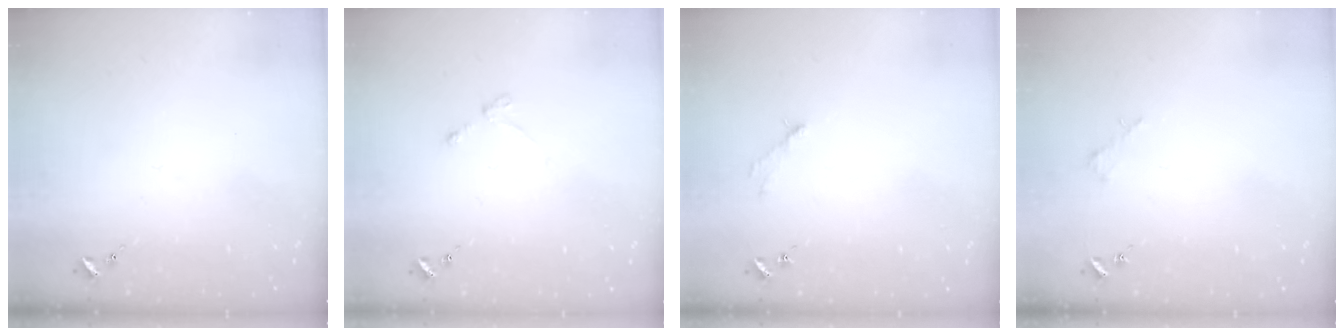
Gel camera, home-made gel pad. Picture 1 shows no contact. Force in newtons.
{"total": 3.1, "press": 3.0, "slide": 0.4}
{"total": 2.8, "press": 2.8, "slide": 0.4}
{"total": 1.8, "press": 1.8, "slide": 0.2}